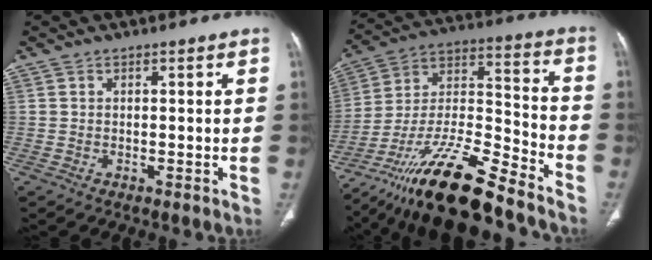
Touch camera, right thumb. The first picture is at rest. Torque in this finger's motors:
{"motor_torque": [3.26, 0.59, 1.07, -1.70, 0.19]}